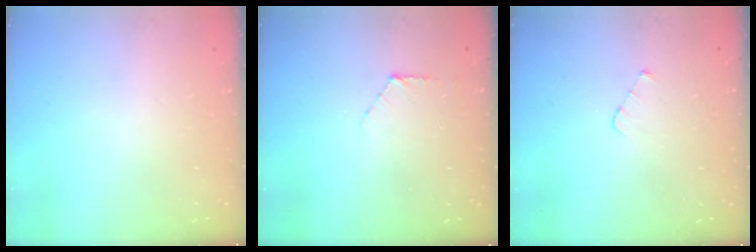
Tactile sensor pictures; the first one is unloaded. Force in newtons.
{"total": 4.4, "press": 4.4, "slide": 0.4}
{"total": 2.7, "press": 2.7, "slide": 0.3}